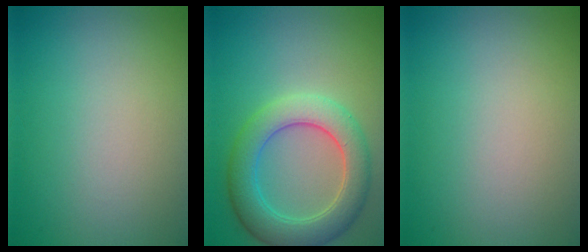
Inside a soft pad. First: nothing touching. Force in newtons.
{"total": 5.9, "press": 5.9, "slide": 0.4}
{"total": 0.0}